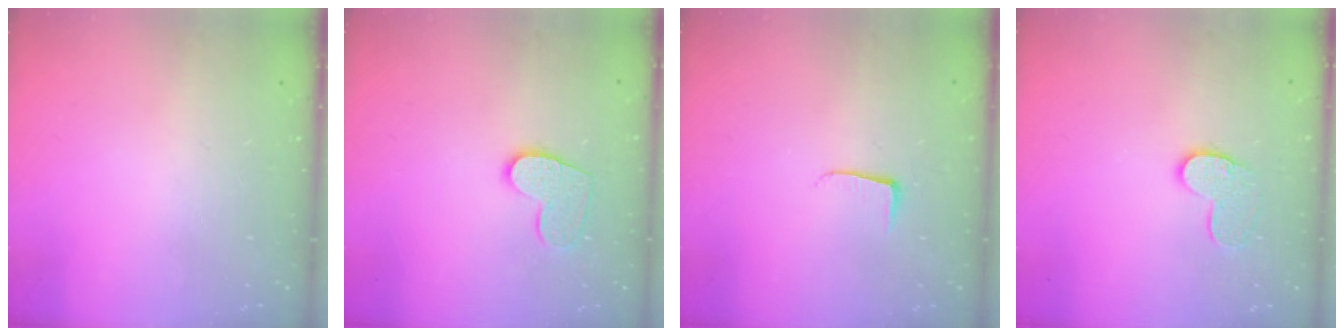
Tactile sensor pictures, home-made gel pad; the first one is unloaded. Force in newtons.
{"total": 9.9, "press": 9.9, "slide": 0.7}
{"total": 4.0, "press": 4.0, "slide": 0.5}
{"total": 9.1, "press": 9.0, "slide": 0.6}